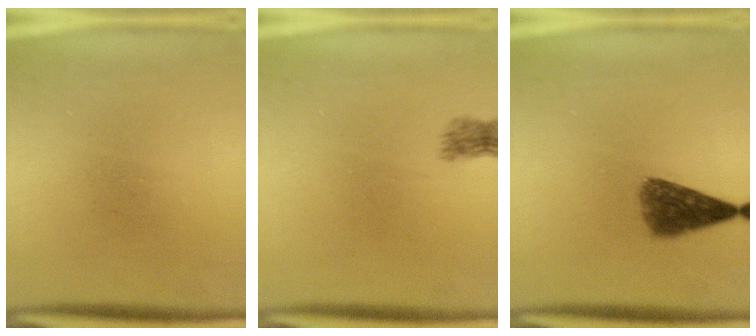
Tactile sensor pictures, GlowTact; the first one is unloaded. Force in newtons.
{"total": 1.8}
{"total": 5.5}